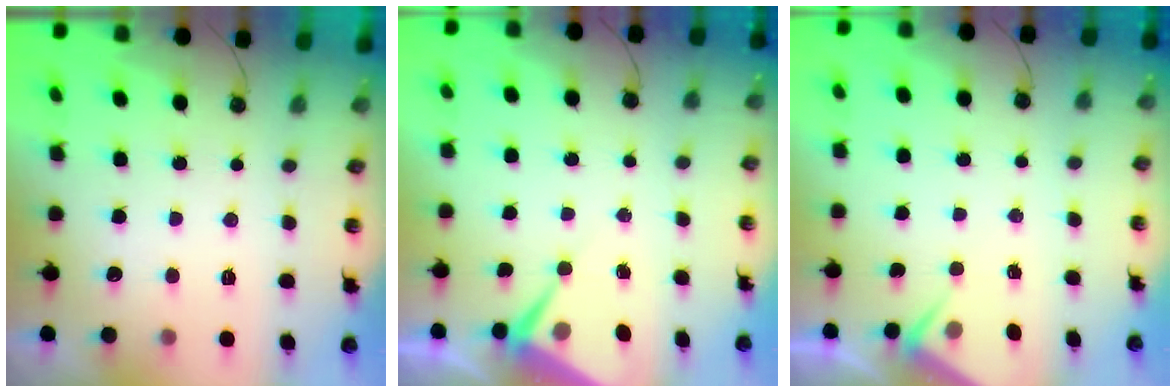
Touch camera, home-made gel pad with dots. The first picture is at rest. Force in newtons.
{"total": 6.3, "press": 6.3, "slide": 0.7}
{"total": 3.1, "press": 3.1, "slide": 0.4}